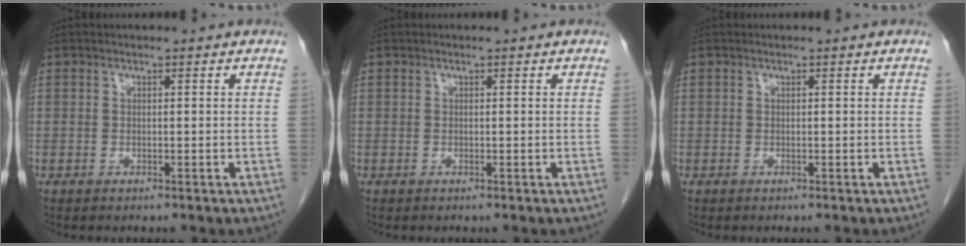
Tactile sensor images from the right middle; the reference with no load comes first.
{"total": 0.0}
{"total": 0.0}